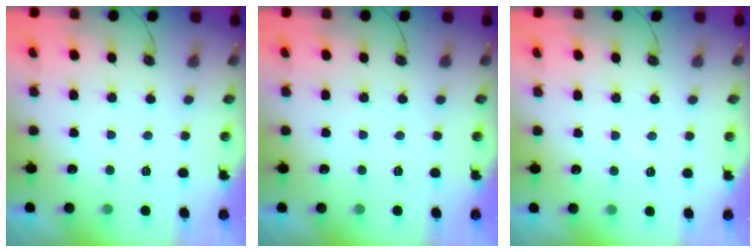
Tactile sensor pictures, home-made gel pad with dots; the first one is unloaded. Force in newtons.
{"total": 0.0}
{"total": 3.9, "press": 3.9, "slide": 0.5}